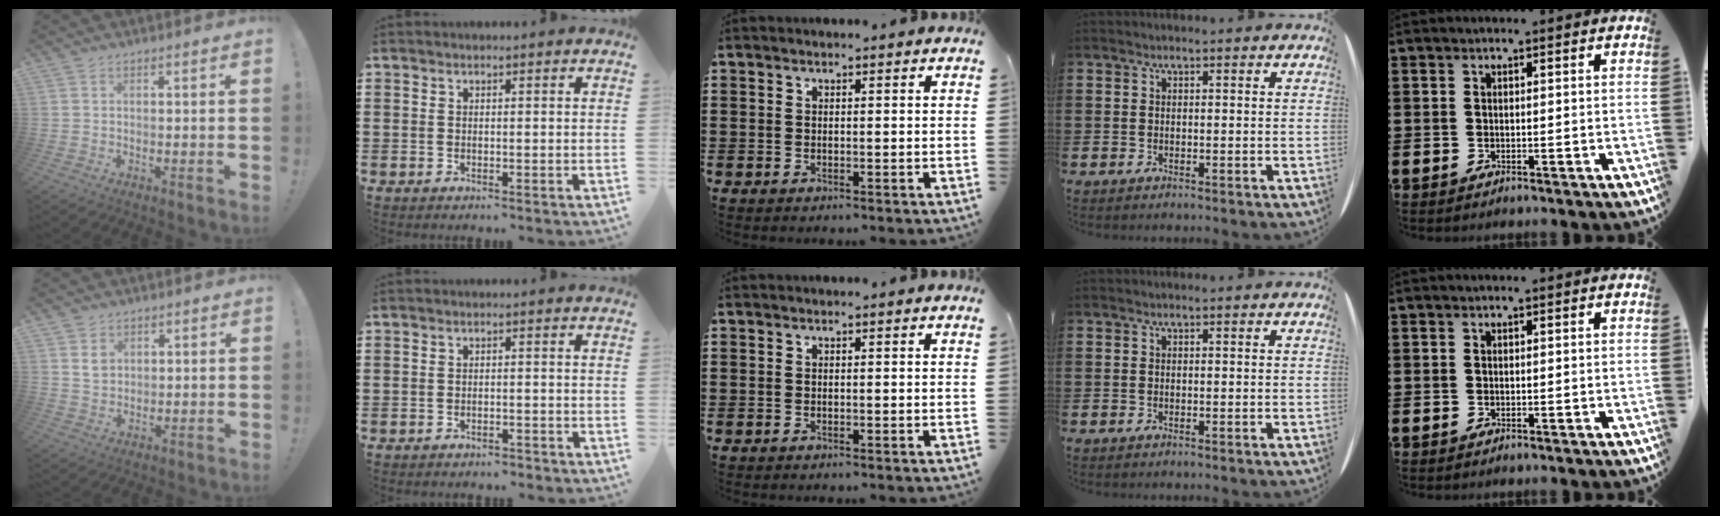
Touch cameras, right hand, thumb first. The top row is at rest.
{"thumb": {"total": 4.3, "force": [2.2, 3.5, 1.5], "torque": [-0.009, -0.008, 0.037]}, "index": {"total": 1.5, "force": [-1.4, 0.2, 0.2], "torque": [-0.009, 0.002, -0.030]}}